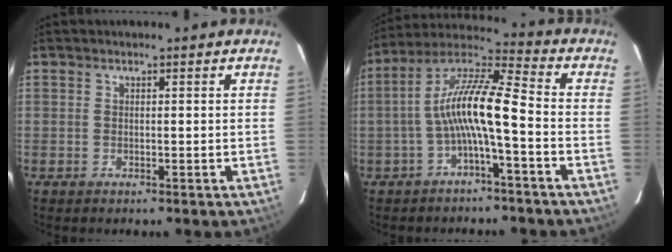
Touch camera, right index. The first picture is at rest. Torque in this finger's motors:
{"motor_torque": [1.65, -0.49, 0.95, 0.21]}